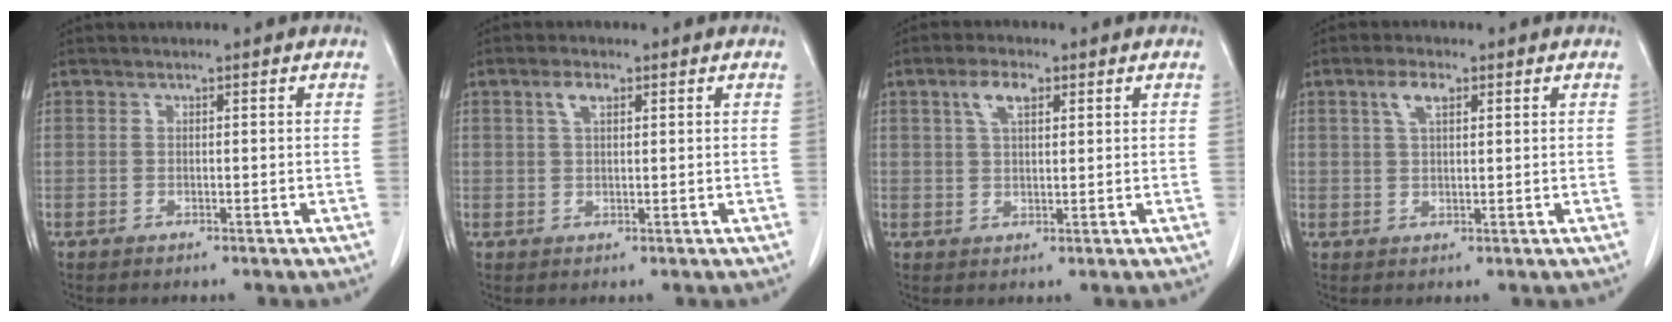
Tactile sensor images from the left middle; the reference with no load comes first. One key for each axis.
{"total": 2.5, "fx": 1.3, "fy": 1.0, "fz": 1.9, "tx": -0.042, "ty": 0.005, "tz": 0.027}
{"total": 4.3, "fx": 2.1, "fy": 1.7, "fz": 3.3, "tx": -0.070, "ty": 0.007, "tz": 0.042}
{"total": 3.5, "fx": 1.8, "fy": 1.3, "fz": 2.7, "tx": -0.059, "ty": 0.006, "tz": 0.037}